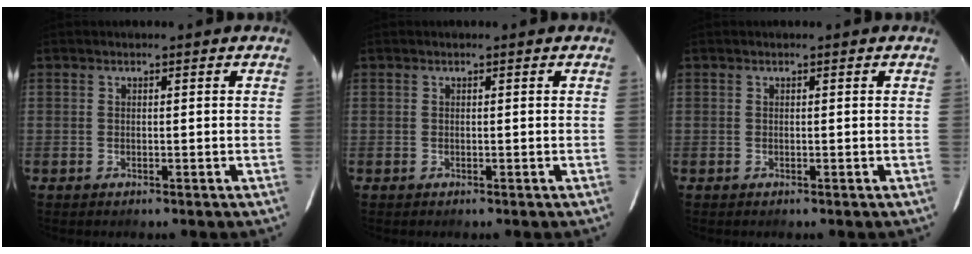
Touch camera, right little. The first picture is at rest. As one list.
[{"total": 0.0}, {"total": 0.0}]